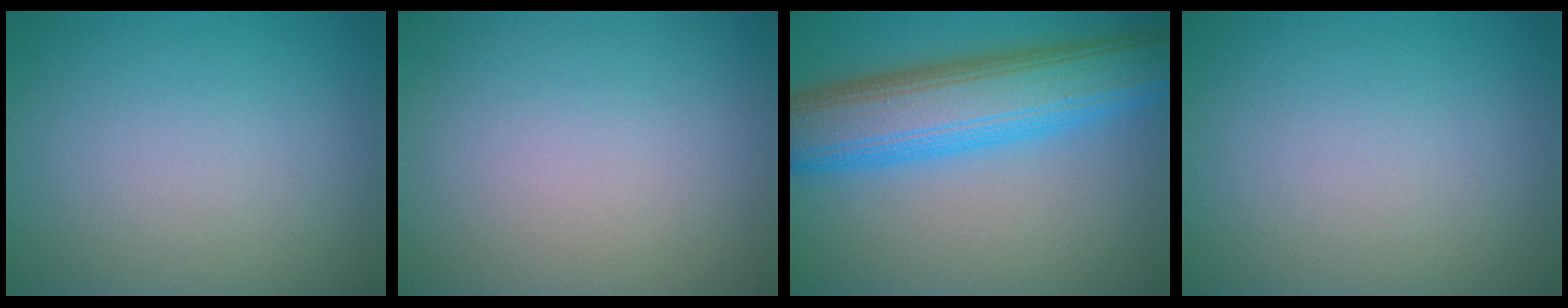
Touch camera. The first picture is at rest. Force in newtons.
{"total": 0.0}
{"total": 9.6, "press": 9.6, "slide": 0.1}
{"total": 0.0}